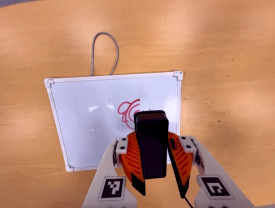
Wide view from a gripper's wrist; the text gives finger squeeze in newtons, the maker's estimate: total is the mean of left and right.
{"total": 11.7, "left": 11.3, "right": 12.0}